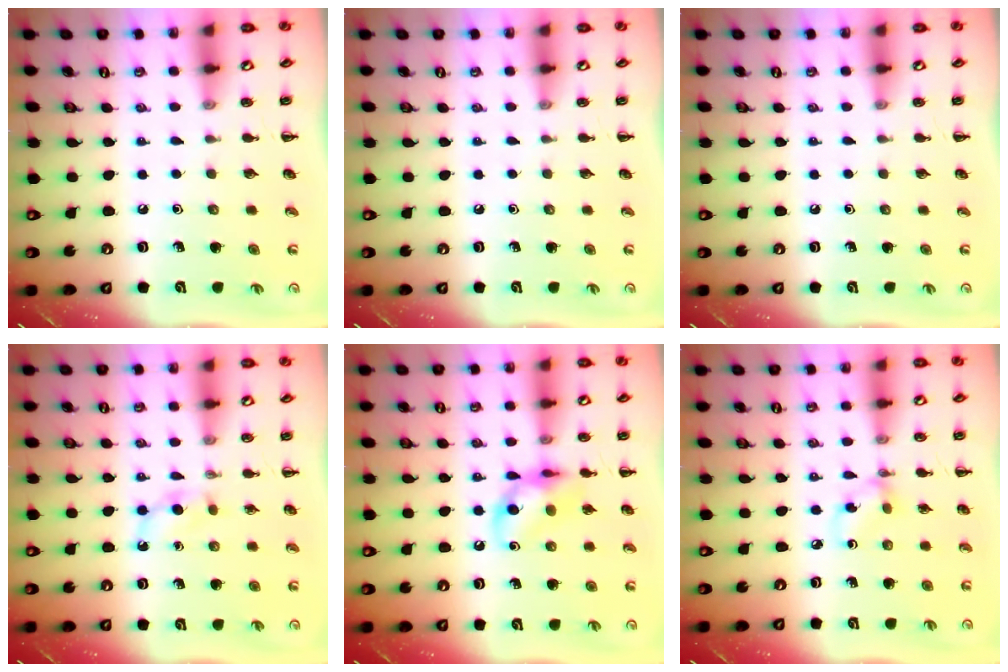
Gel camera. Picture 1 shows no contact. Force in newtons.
{"total": 0.0}
{"total": 0.0}
{"total": 3.8, "press": 3.4, "slide": 1.8}
{"total": 11.8, "press": 11.7, "slide": 1.5}
{"total": 2.9, "press": 2.9, "slide": 0.3}